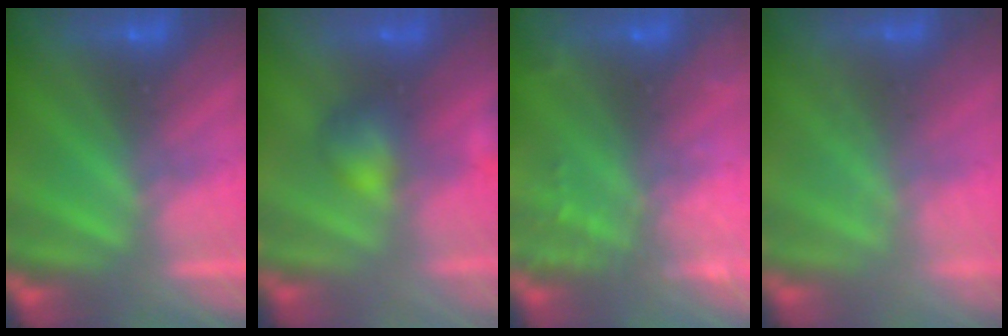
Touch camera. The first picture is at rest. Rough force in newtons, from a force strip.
{"total": 2.9}
{"total": 6.1}
{"total": 1.7}